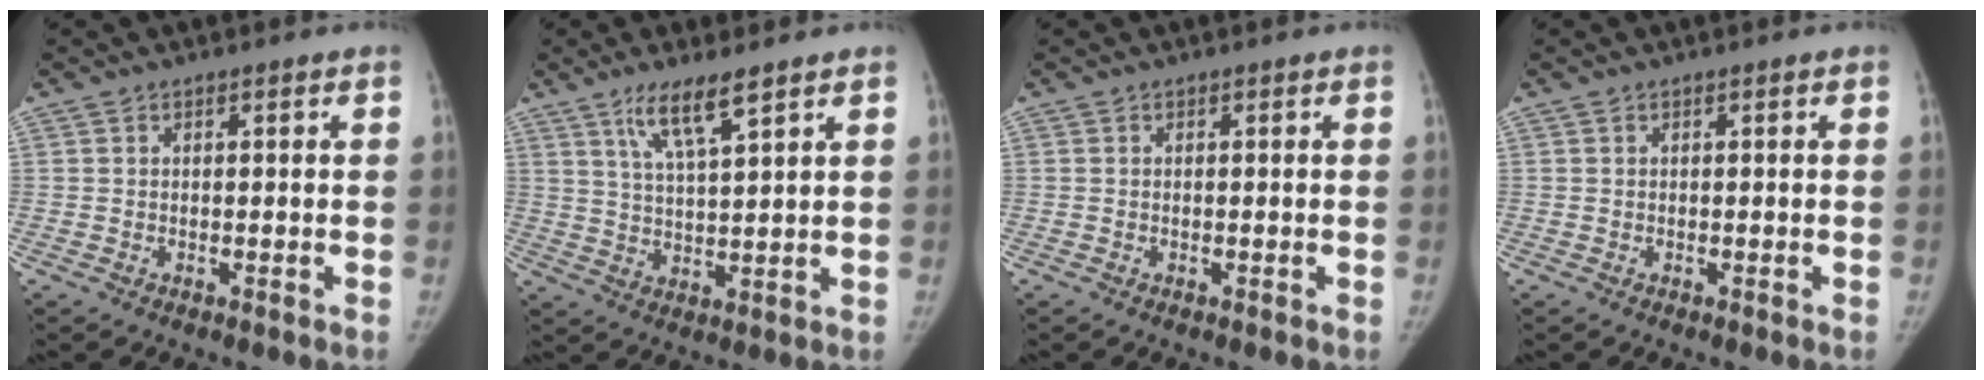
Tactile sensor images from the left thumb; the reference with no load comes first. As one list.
[{"total": 7.4, "force": [4.8, 1.1, 5.5], "torque": [-0.101, -0.027, 0.095]}, {"total": 0.0}, {"total": 0.0}]